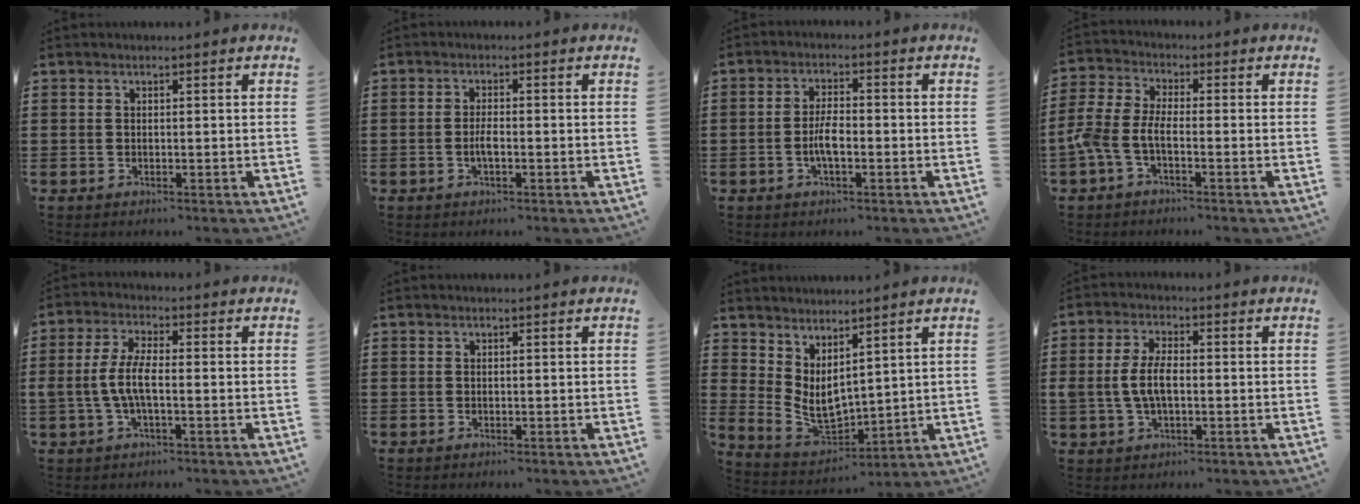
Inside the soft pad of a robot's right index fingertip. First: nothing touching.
{"total": 2.3, "force": [-0.7, 0.6, 2.1], "torque": [-0.046, -0.002, -0.015]}
{"total": 4.1, "force": [-1.0, 1.4, 3.7], "torque": [-0.079, 0.000, -0.023]}
{"total": 4.7, "force": [-2.3, 1.5, 3.8], "torque": [-0.108, -0.010, -0.052]}
{"total": 5.6, "force": [-1.2, 1.9, 5.1], "torque": [-0.125, -0.005, -0.033]}
{"total": 0.0}
{"total": 5.5, "force": [2.2, 3.2, 3.8], "torque": [-0.095, -0.015, 0.044]}
{"total": 5.6, "force": [-0.5, 2.8, 4.8], "torque": [-0.117, -0.001, -0.017]}